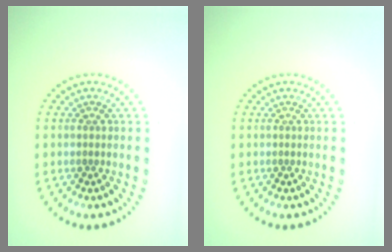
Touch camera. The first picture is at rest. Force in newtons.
{"total": 0.0}